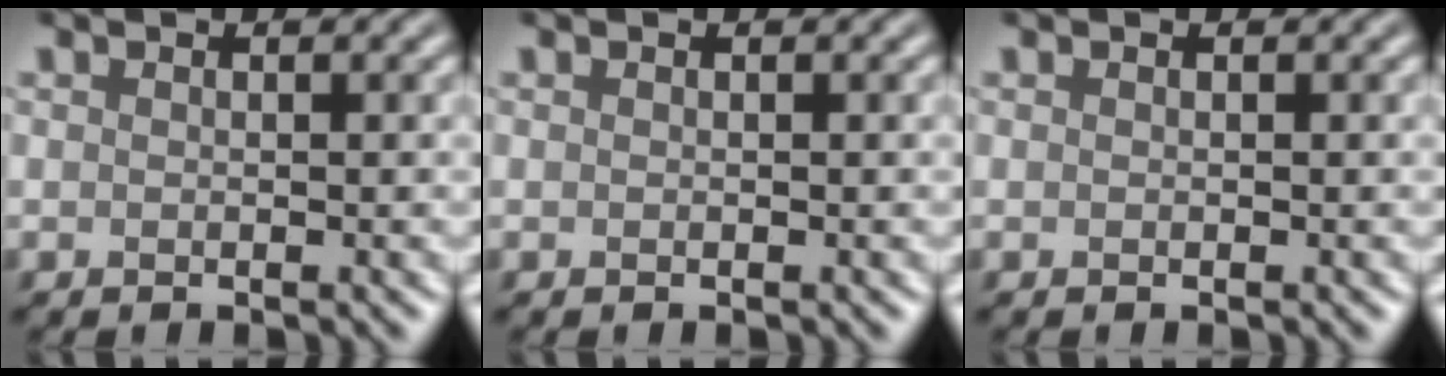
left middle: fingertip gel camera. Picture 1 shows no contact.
{"total": 0.0}
{"total": 0.0}